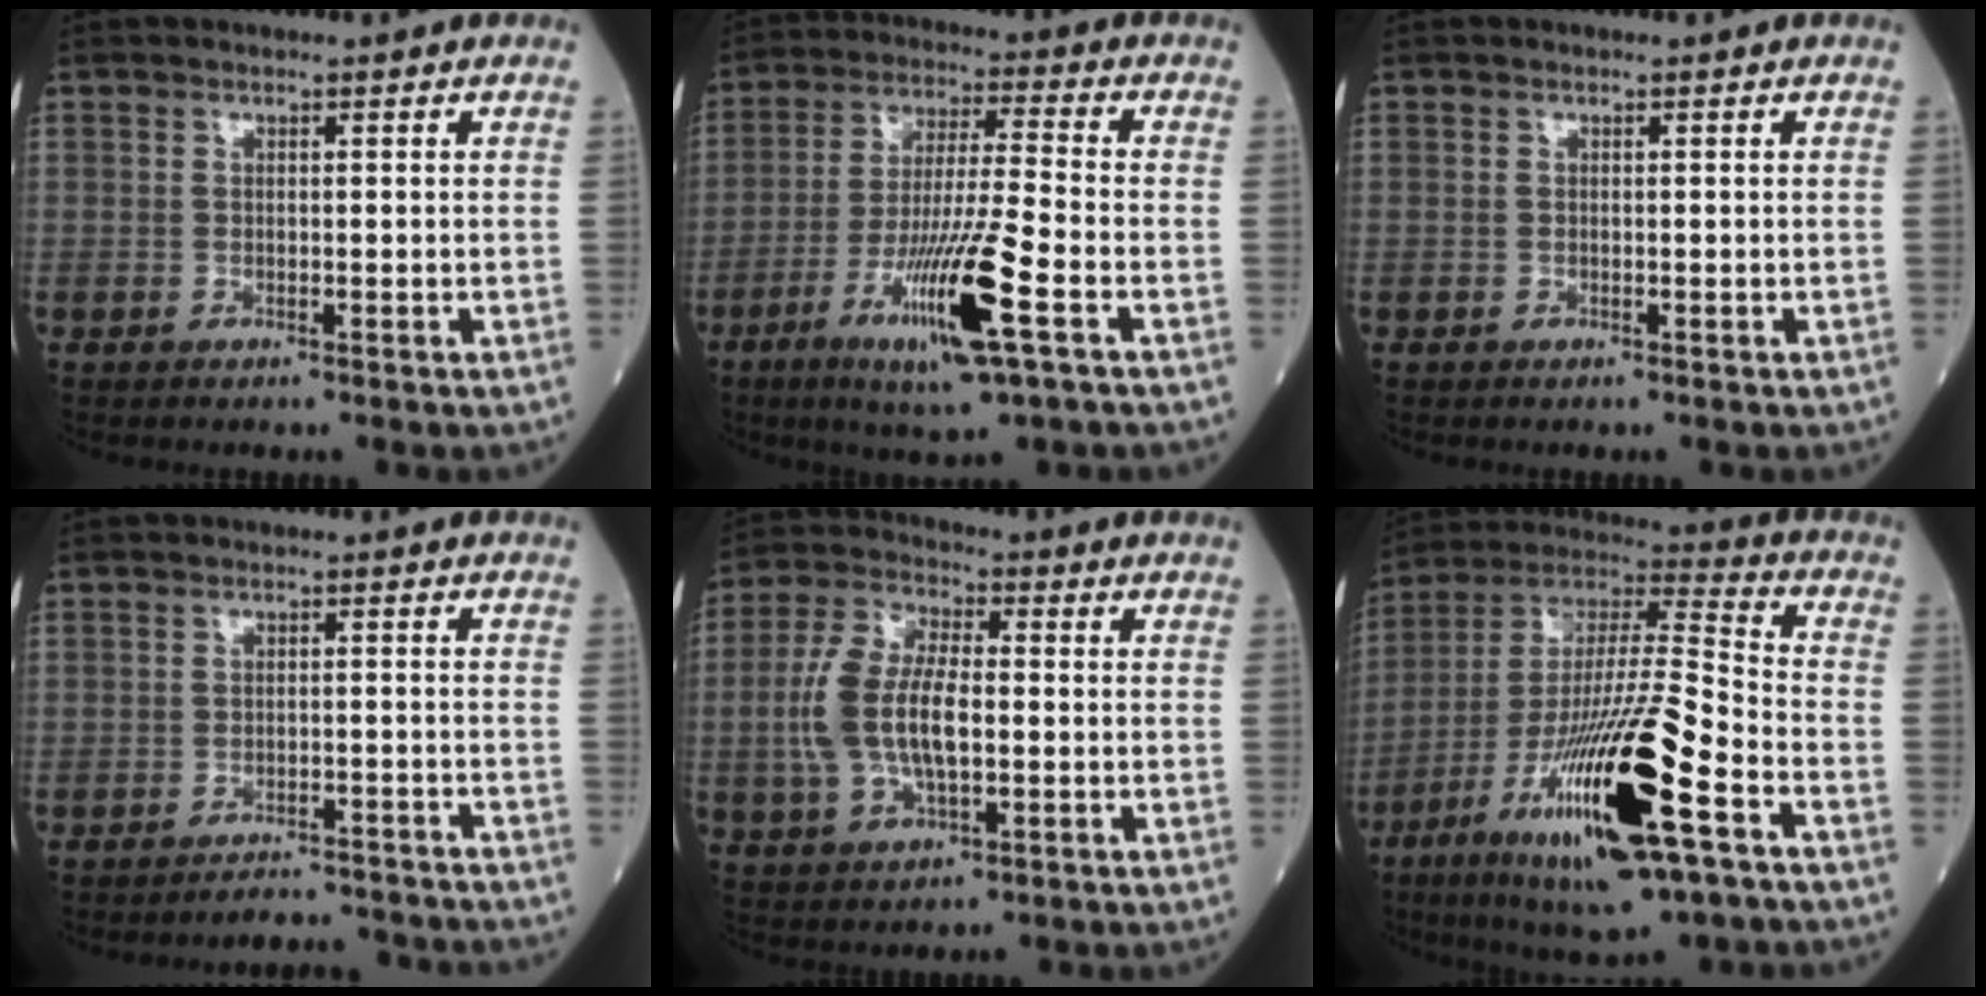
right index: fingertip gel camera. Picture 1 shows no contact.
{"total": 13.9, "force": [-5.9, 0.3, 12.5], "torque": [-0.240, -0.023, -0.104]}
{"total": 0.0}
{"total": 6.5, "force": [-6.4, 0.9, 0.5], "torque": [0.002, 0.007, -0.078]}
{"total": 11.8, "force": [-0.9, 5.0, 10.6], "torque": [-0.234, 0.013, -0.015]}
{"total": 23.9, "force": [-10.4, 2.9, 21.3], "torque": [-0.405, -0.036, -0.181]}